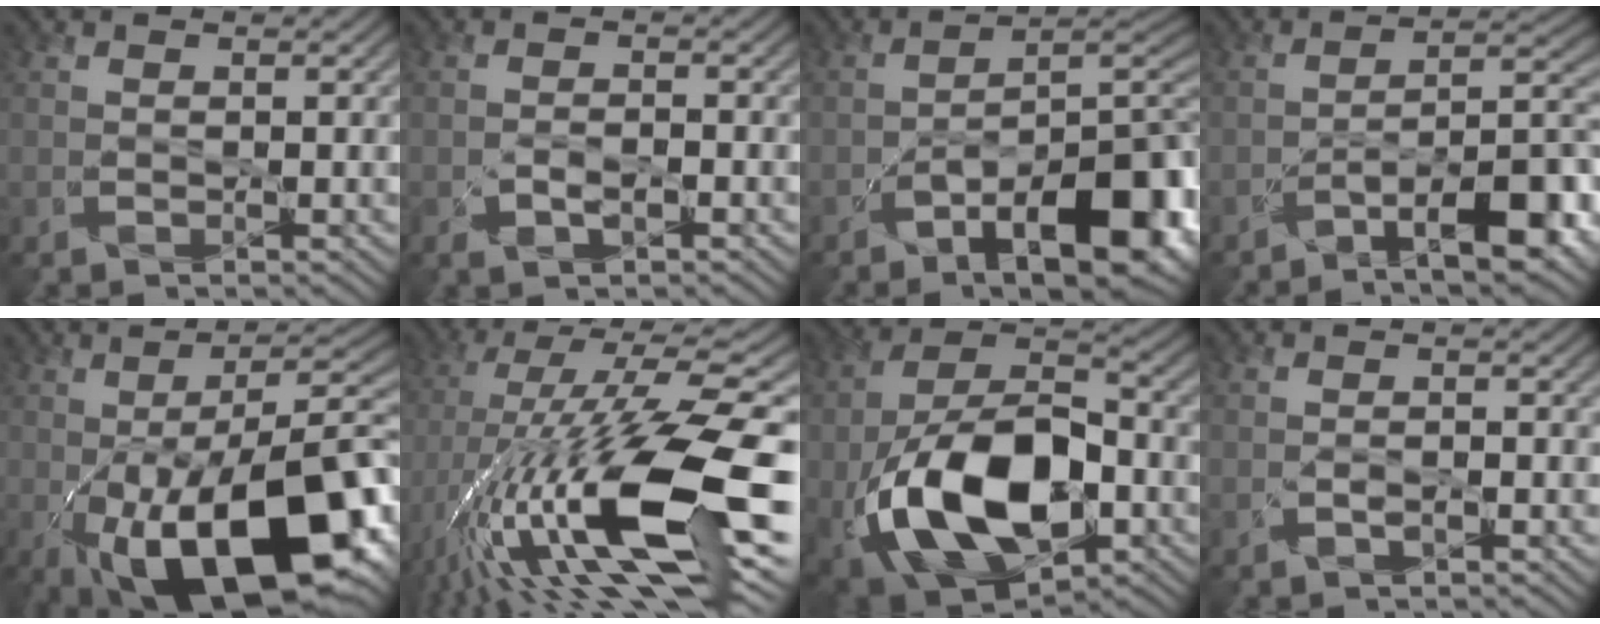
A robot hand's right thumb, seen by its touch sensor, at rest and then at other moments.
{"total": 2.3, "force": [-1.3, 1.0, 1.7], "torque": [-0.035, -0.003, -0.023]}
{"total": 14.8, "force": [-7.4, 5.8, 11.4], "torque": [-0.139, -0.011, -0.113]}
{"total": 12.1, "force": [-8.0, 3.0, 8.6], "torque": [-0.119, 0.009, -0.132]}
{"total": 20.1, "force": [-7.0, 7.8, 17.1], "torque": [-0.240, -0.018, -0.105]}
{"total": 17.6, "force": [-3.5, 5.4, 16.4], "torque": [-0.308, 0.018, -0.070]}
{"total": 17.8, "force": [-5.9, 10.1, 13.4], "torque": [-0.255, -0.021, -0.109]}
{"total": 1.2, "force": [-0.8, 0.5, 0.9], "torque": [-0.018, 0.001, -0.014]}